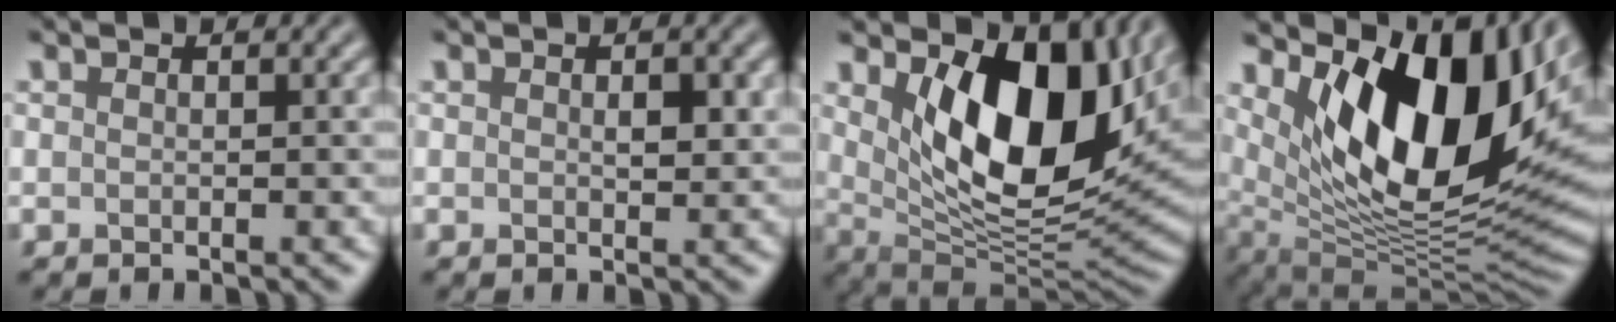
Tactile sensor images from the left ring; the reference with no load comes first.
{"total": 1.6, "force": [0.3, 0.8, 1.4], "torque": [-0.018, -0.005, 0.008]}
{"total": 11.8, "force": [3.4, 6.1, 9.5], "torque": [-0.137, -0.026, 0.060]}
{"total": 15.4, "force": [5.8, 7.4, 12.3], "torque": [-0.182, -0.006, 0.098]}